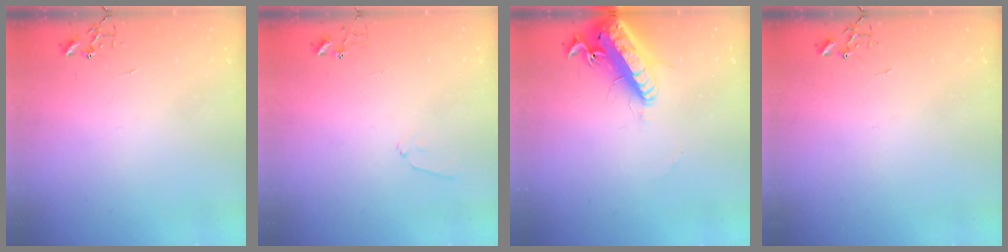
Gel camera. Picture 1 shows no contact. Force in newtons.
{"total": 5.8, "press": 5.8, "slide": 0.7}
{"total": 18.4, "press": 18.0, "slide": 4.0}
{"total": 0.0}